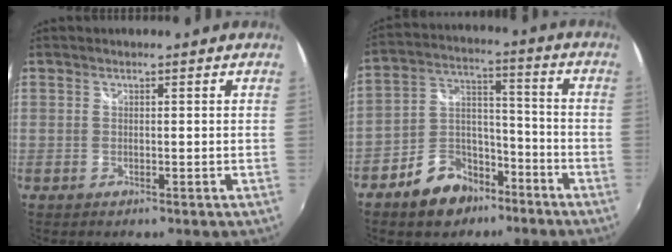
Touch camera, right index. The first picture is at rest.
{"total": 11.5, "force": [-7.6, 7.2, 4.8], "torque": [-0.102, 0.039, -0.119]}